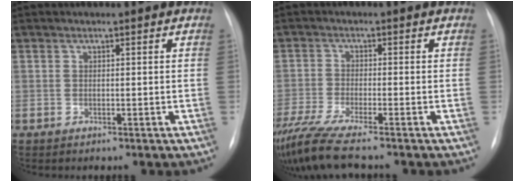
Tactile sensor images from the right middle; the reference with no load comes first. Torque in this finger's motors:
{"motor_torque": [1.10, -1.03, 0.32, 0.09]}